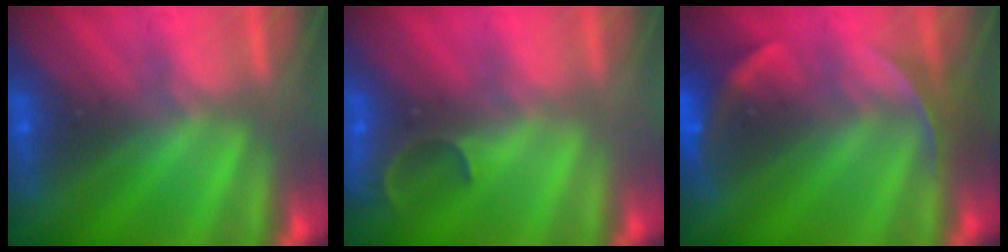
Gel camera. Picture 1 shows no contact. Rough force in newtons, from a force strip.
{"total": 2.9}
{"total": 7.4}